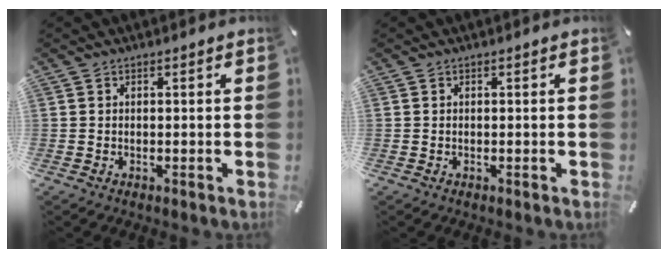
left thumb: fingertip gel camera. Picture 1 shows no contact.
{"total": 0.0}